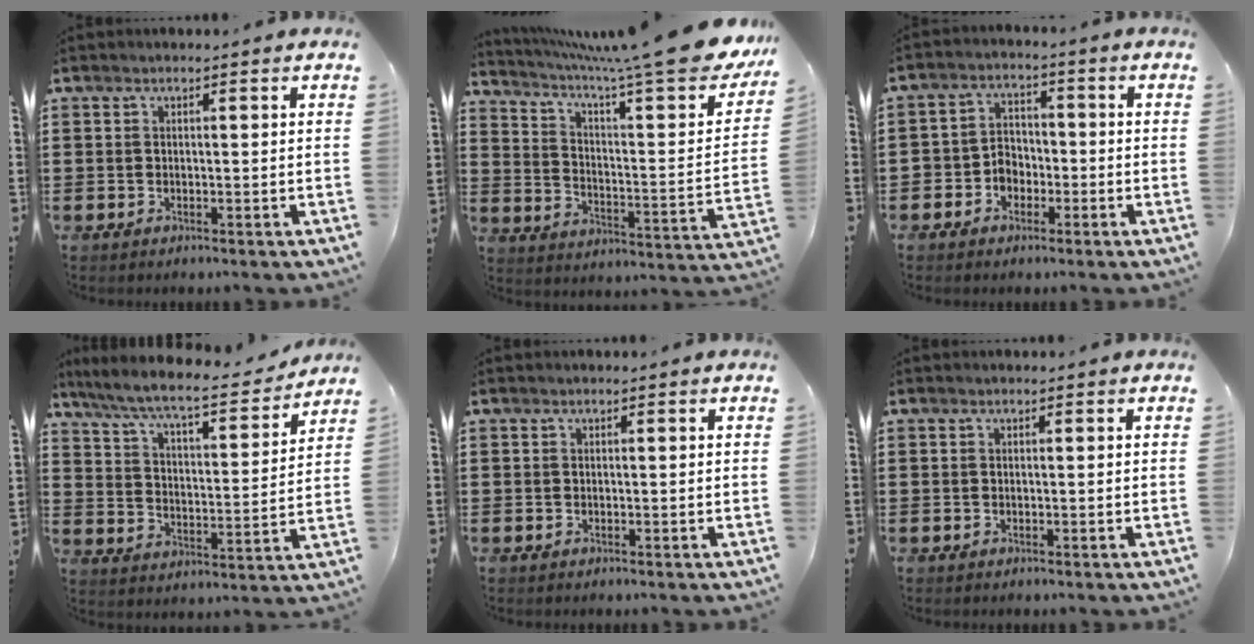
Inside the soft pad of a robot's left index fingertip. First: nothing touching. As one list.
[{"total": 10.8, "force": [8.3, 0.6, 6.9], "torque": [-0.129, -0.063, 0.127]}, {"total": 3.8, "force": [-2.2, 3.0, 1.1], "torque": [-0.031, 0.010, -0.048]}, {"total": 7.8, "force": [6.9, 0.2, 3.5], "torque": [-0.097, -0.043, 0.114]}, {"total": 0.0}, {"total": 0.0}]